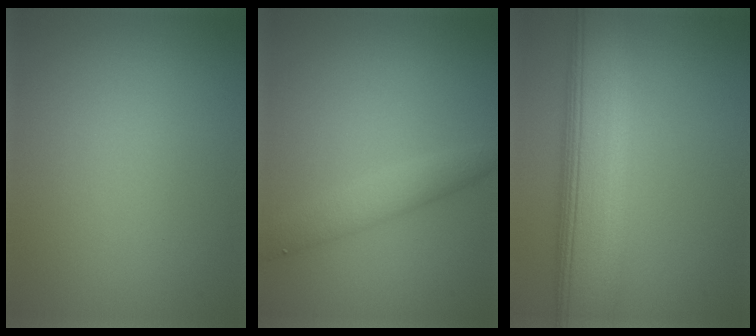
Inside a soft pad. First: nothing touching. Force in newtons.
{"total": 2.8, "press": 2.8, "slide": 0.2}
{"total": 10.7, "press": 10.7, "slide": 0.4}